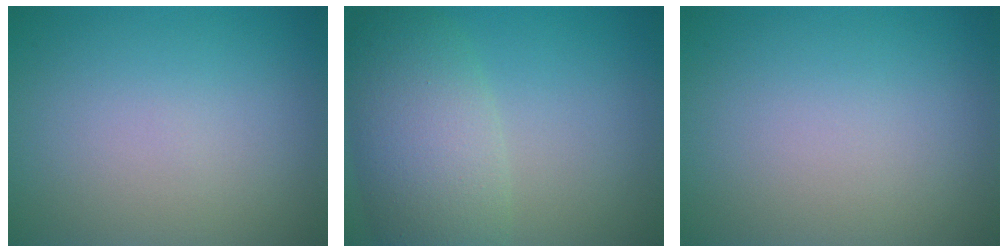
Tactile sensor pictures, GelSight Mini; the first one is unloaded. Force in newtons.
{"total": 6.8, "press": 6.7, "slide": 0.6}
{"total": 0.0}